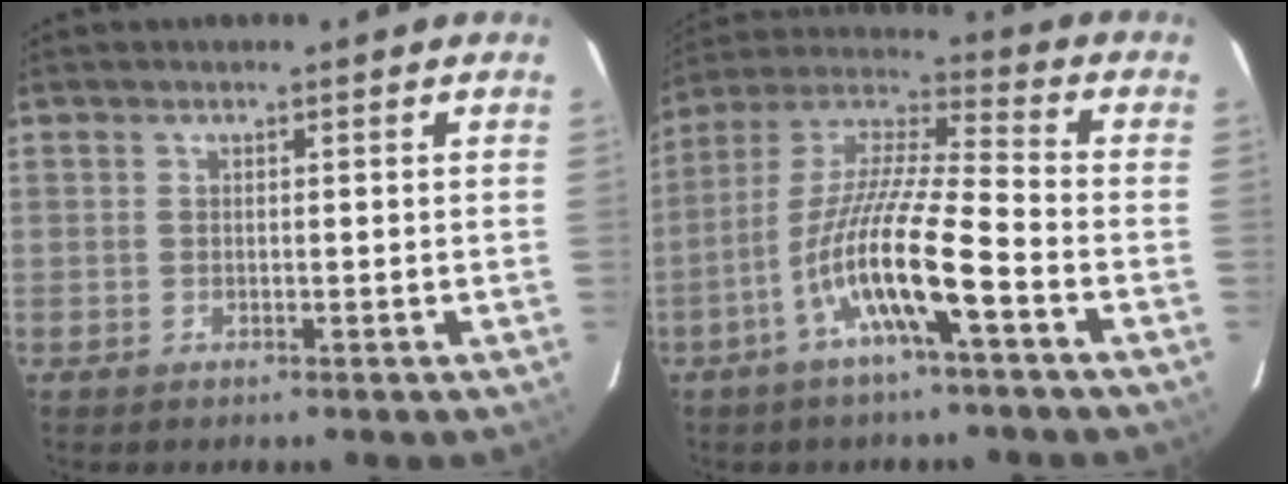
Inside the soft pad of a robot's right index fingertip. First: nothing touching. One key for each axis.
{"total": 14.1, "fx": -6.3, "fy": 1.2, "fz": 12.5, "tx": -0.243, "ty": -0.005, "tz": -0.127}